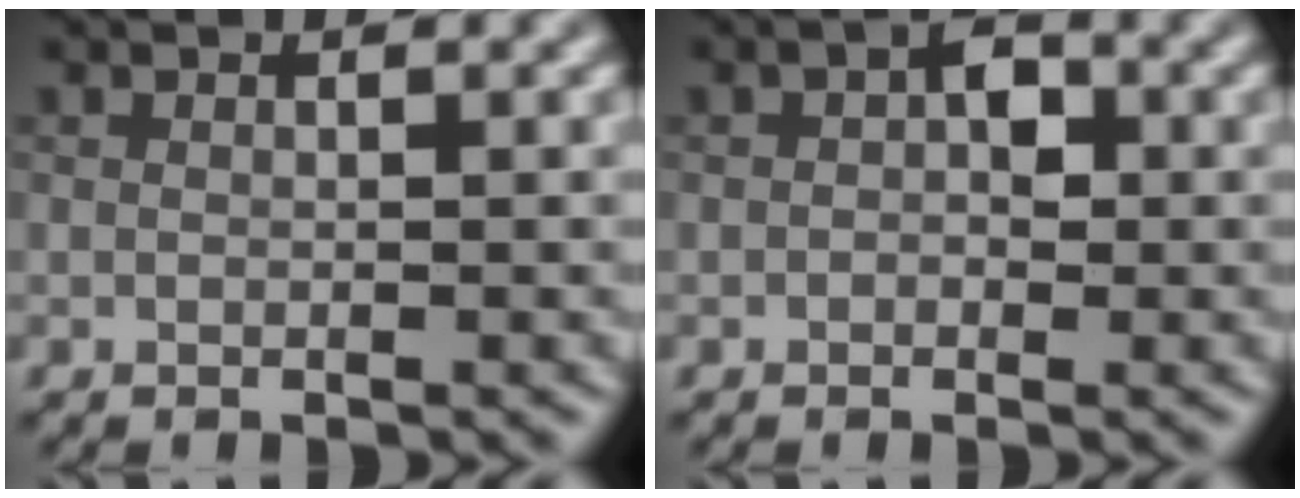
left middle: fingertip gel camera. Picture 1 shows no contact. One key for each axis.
{"total": 2.6, "fx": 0.3, "fy": 1.7, "fz": 1.9, "tx": -0.031, "ty": 0.009, "tz": 0.001}